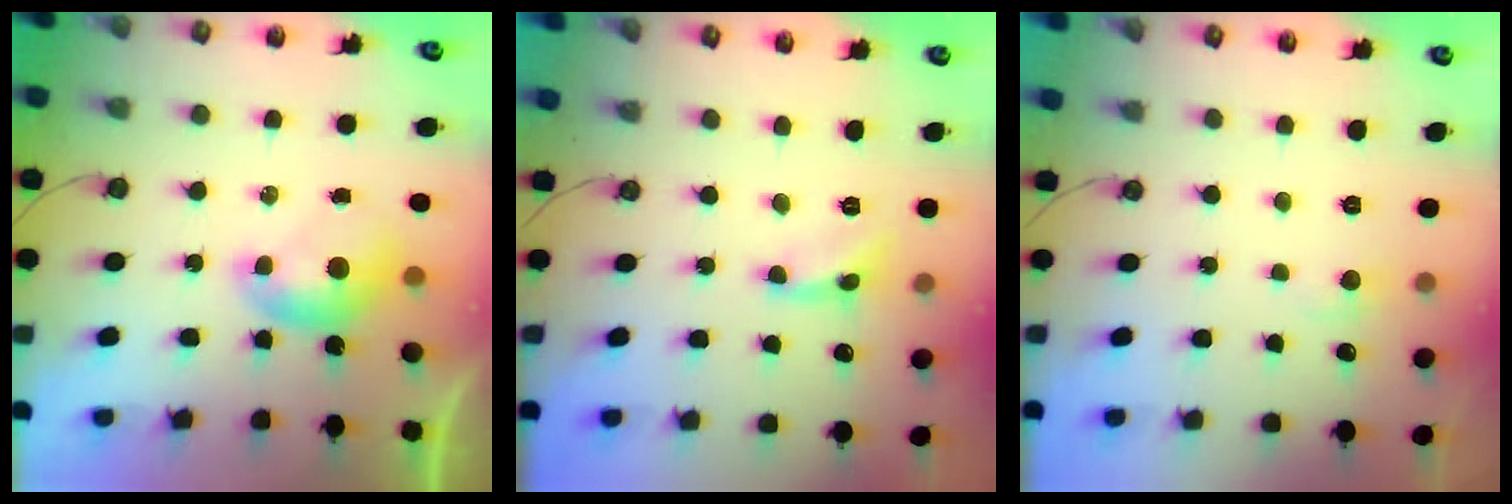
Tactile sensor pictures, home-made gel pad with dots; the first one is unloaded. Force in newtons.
{"total": 1.5, "press": 1.4, "slide": 0.3}
{"total": 0.7, "press": 0.6, "slide": 0.4}